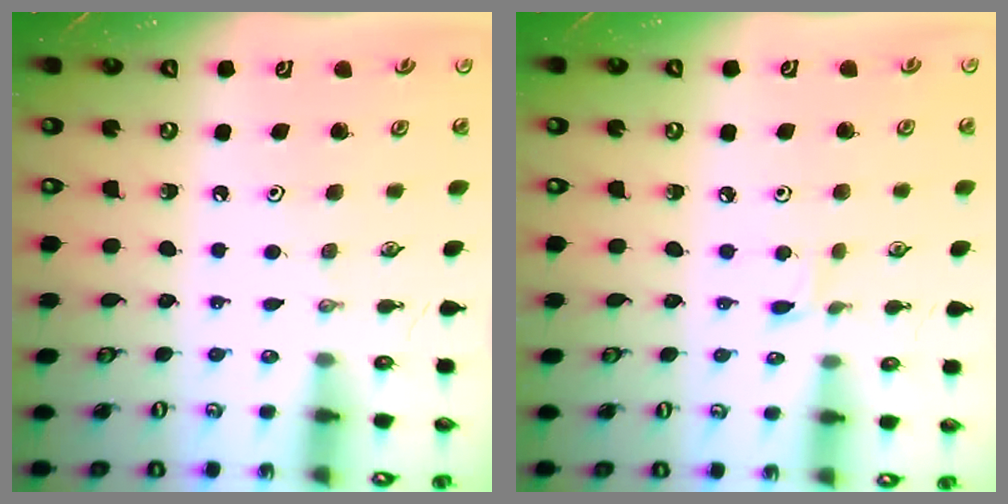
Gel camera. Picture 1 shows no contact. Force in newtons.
{"total": 1.4, "press": 1.4, "slide": 0.2}